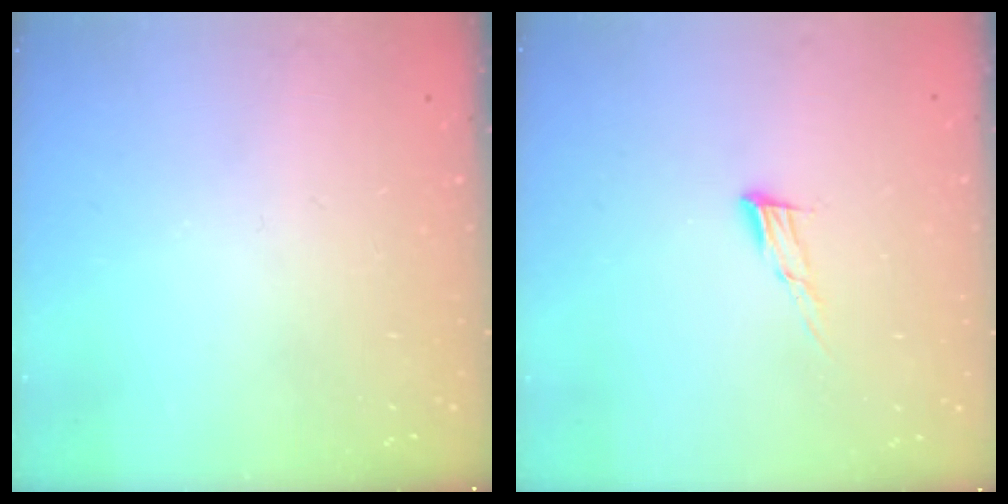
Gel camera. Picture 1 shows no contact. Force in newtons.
{"total": 7.3, "press": 7.2, "slide": 1.2}